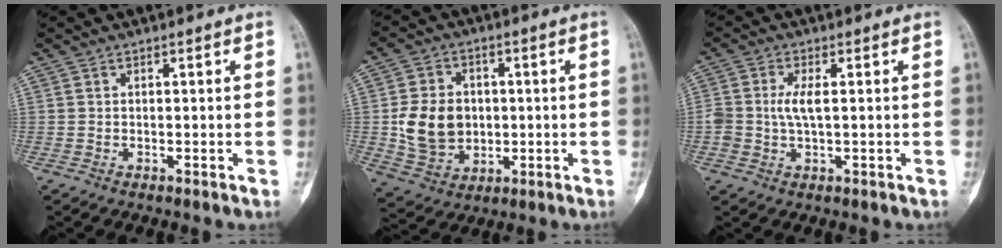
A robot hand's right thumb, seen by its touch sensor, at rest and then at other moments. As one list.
[{"total": 11.6, "force": [0.0, 9.4, 6.9], "torque": [-0.099, 0.001, 0.010]}, {"total": 3.8, "force": [0.1, 1.5, 3.5], "torque": [-0.090, 0.005, 0.005]}]